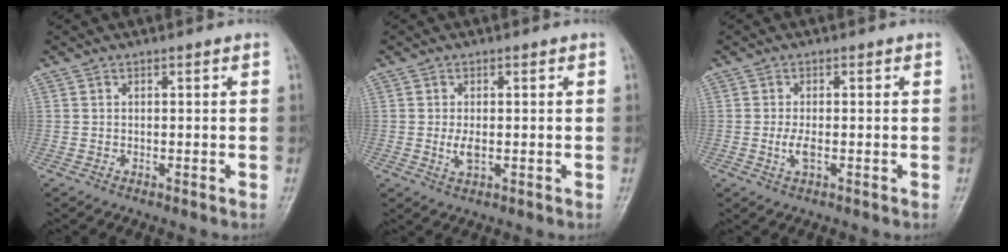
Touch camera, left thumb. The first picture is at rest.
{"total": 2.8, "force": [-0.2, 1.4, 2.4], "torque": [-0.050, -0.006, -0.004]}
{"total": 2.6, "force": [-0.5, 1.0, 2.4], "torque": [-0.056, -0.005, -0.011]}